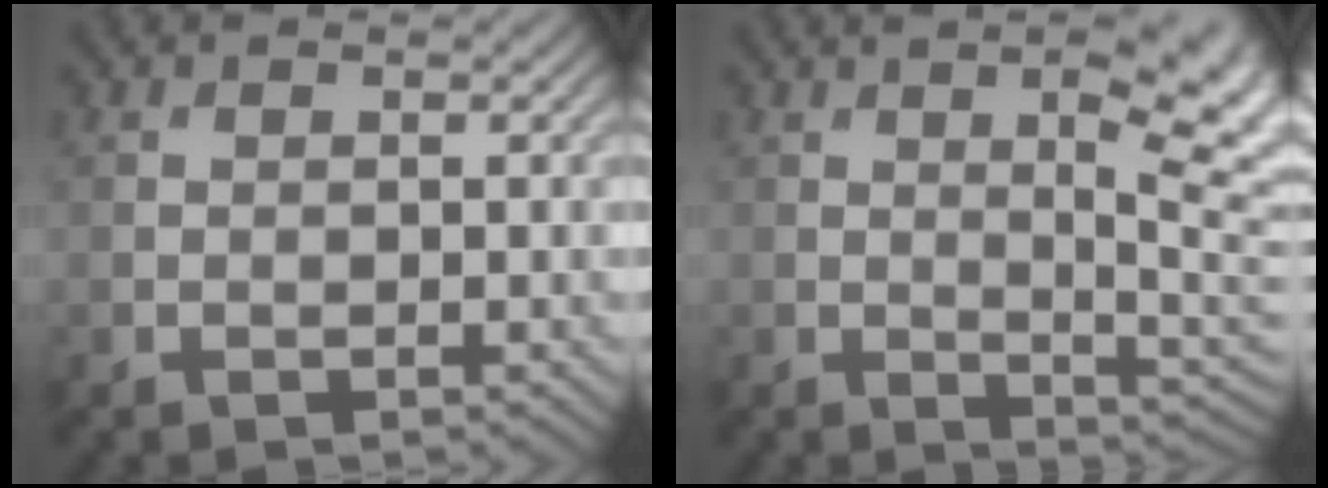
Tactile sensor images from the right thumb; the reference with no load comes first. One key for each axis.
{"total": 10.5, "fx": 3.4, "fy": 3.3, "fz": 9.4, "tx": -0.130, "ty": 0.011, "tz": 0.053}